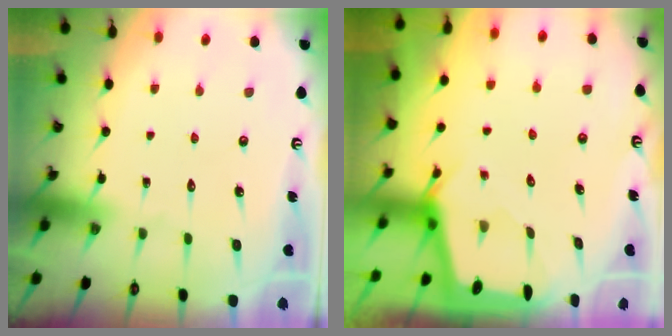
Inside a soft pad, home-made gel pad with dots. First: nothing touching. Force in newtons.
{"total": 2.5, "press": 2.4, "slide": 0.3}